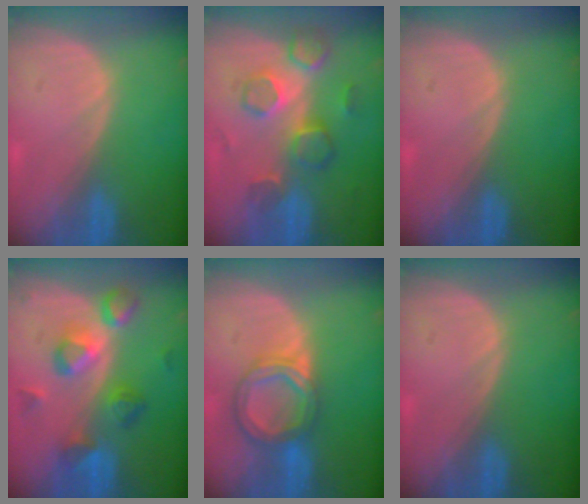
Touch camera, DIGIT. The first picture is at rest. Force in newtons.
{"total": 8.8, "press": 7.6, "slide": 4.4}
{"total": 0.0}
{"total": 7.7, "press": 7.7, "slide": 0.6}
{"total": 6.6, "press": 6.0, "slide": 2.8}
{"total": 0.0}